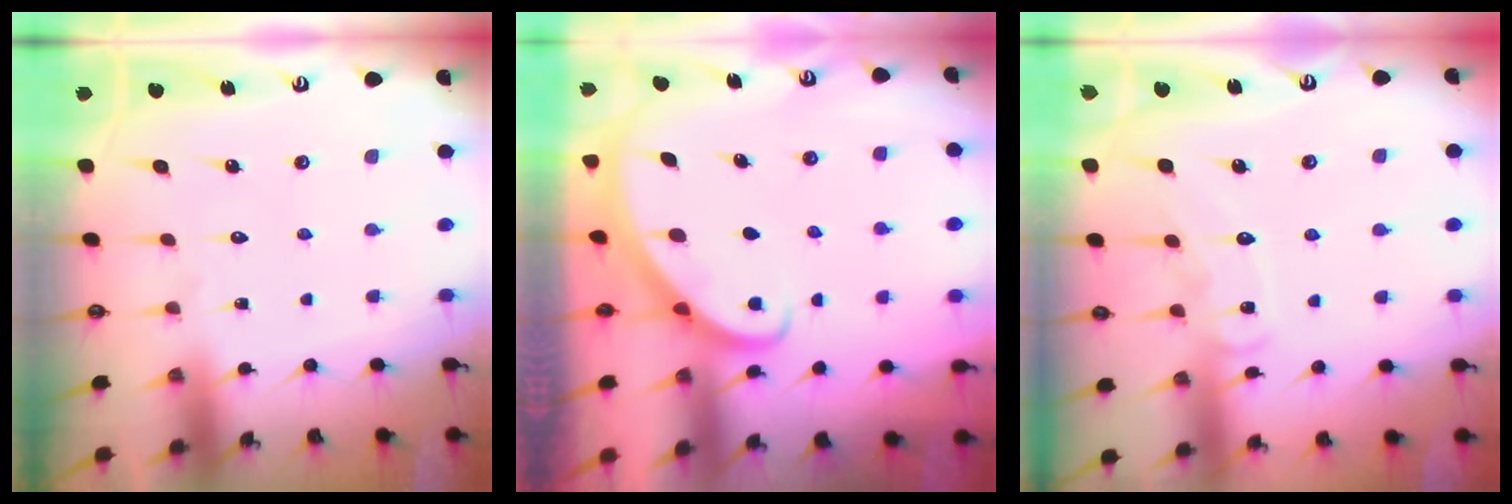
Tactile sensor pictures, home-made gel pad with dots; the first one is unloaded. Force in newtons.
{"total": 2.6, "press": 2.6, "slide": 0.2}
{"total": 9.3, "press": 9.3, "slide": 0.7}